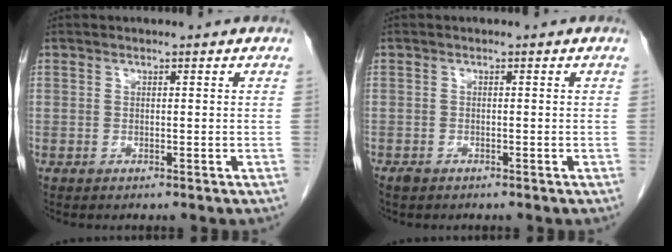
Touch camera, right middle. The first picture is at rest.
{"total": 0.8, "force": [-0.7, 0.5, 0.2], "torque": [-0.009, 0.000, -0.012]}